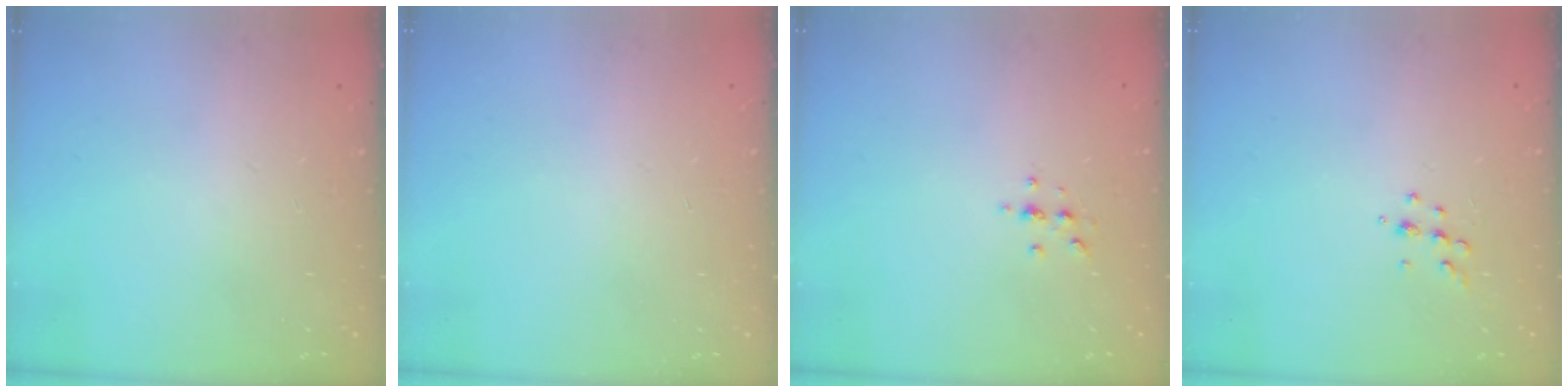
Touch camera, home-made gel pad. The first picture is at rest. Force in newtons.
{"total": 0.5, "press": 0.5, "slide": 0.2}
{"total": 2.8, "press": 2.7, "slide": 0.3}
{"total": 6.3, "press": 6.2, "slide": 0.8}